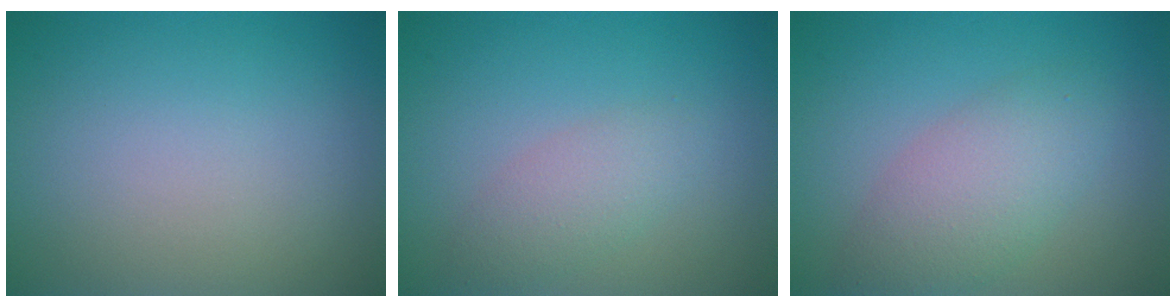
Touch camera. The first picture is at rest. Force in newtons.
{"total": 2.3, "press": 2.3, "slide": 0.1}
{"total": 4.4, "press": 4.4, "slide": 0.1}